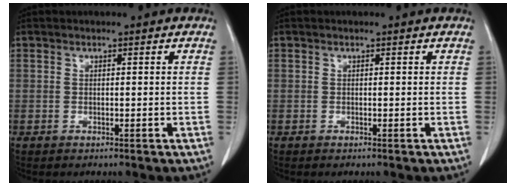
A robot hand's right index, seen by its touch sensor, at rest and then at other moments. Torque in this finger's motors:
{"motor_torque": [0.09, -0.04, -0.01, 0.01]}